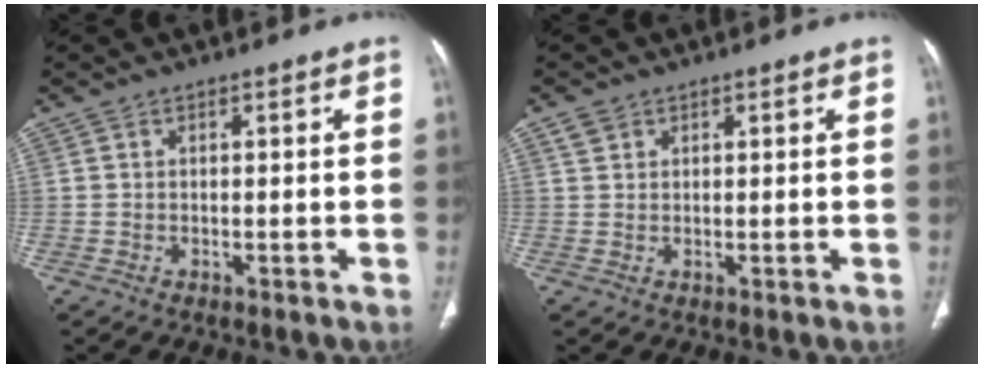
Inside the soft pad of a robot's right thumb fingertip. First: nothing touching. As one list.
[{"total": 1.9, "force": [1.1, 1.4, 0.6], "torque": [-0.005, 0.001, 0.019]}]